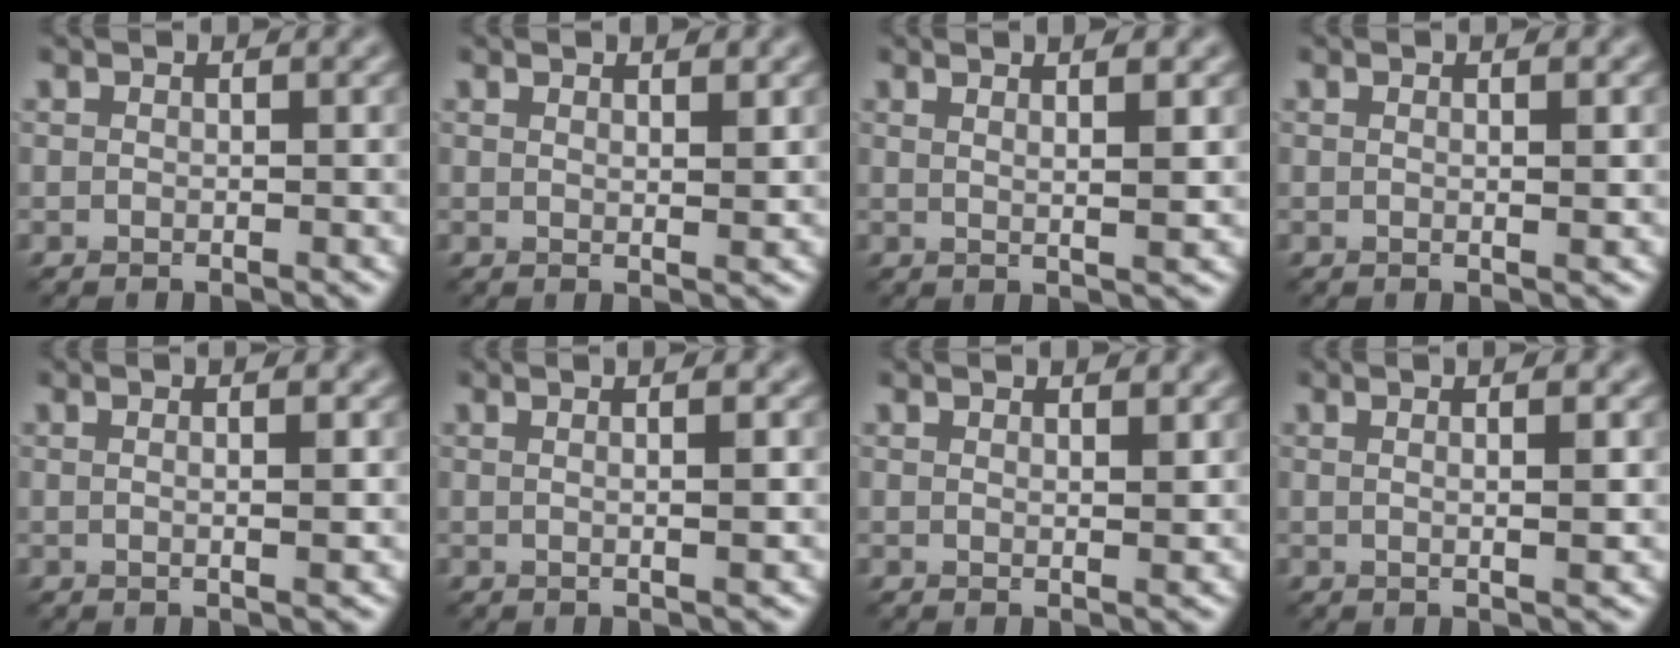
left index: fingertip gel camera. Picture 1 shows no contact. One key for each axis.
{"total": 2.0, "fx": 1.1, "fy": 0.5, "fz": 1.6, "tx": -0.016, "ty": 0.001, "tz": 0.016}
{"total": 4.4, "fx": 1.8, "fy": 1.3, "fz": 3.8, "tx": -0.034, "ty": 0.002, "tz": 0.008}
{"total": 2.0, "fx": 0.4, "fy": 0.5, "fz": 1.9, "tx": -0.020, "ty": -0.004, "tz": 0.003}
{"total": 3.2, "fx": 0.6, "fy": 0.9, "fz": 3.0, "tx": -0.025, "ty": -0.003, "tz": -0.005}
{"total": 4.1, "fx": 0.9, "fy": 1.5, "fz": 3.7, "tx": -0.023, "ty": 0.010, "tz": -0.011}
{"total": 1.6, "fx": 1.0, "fy": 0.3, "fz": 1.2, "tx": -0.013, "ty": 0.001, "tz": 0.014}
{"total": 4.2, "fx": 0.9, "fy": 1.3, "fz": 3.9, "tx": -0.037, "ty": 0.003, "tz": -0.004}